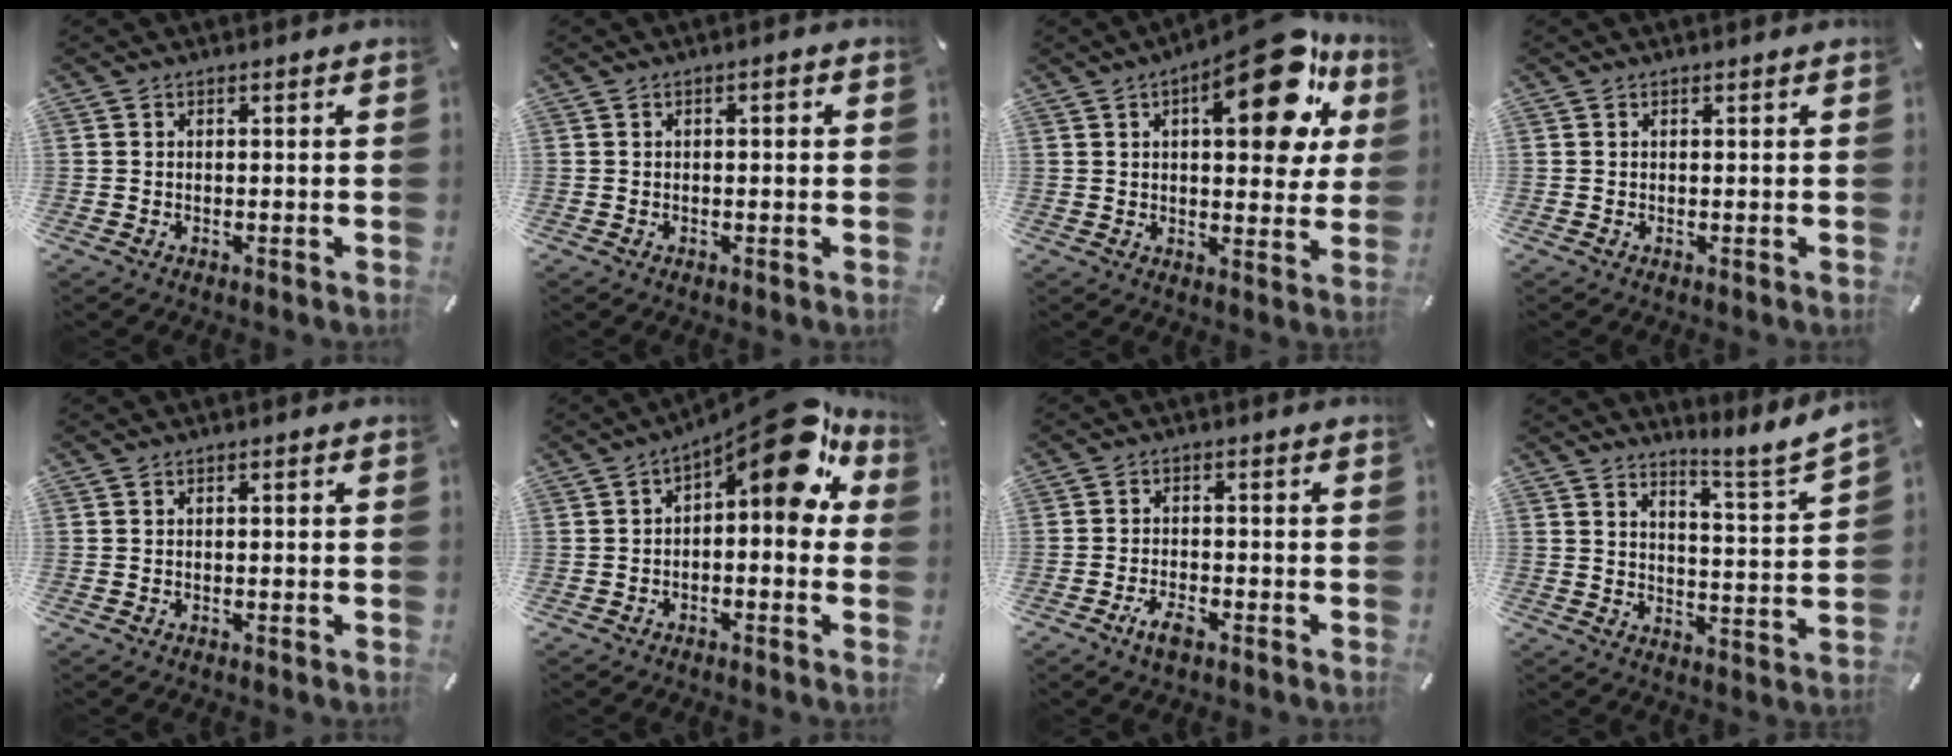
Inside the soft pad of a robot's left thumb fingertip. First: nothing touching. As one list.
[{"total": 1.3, "force": [-0.2, 0.4, 1.2], "torque": [-0.022, 0.002, -0.004]}, {"total": 21.4, "force": [10.4, 8.5, 16.6], "torque": [-0.224, -0.049, 0.156]}, {"total": 0.0}, {"total": 0.5, "force": [-0.1, 0.1, 0.5], "torque": [-0.009, -0.002, -0.002]}, {"total": 14.5, "force": [7.0, 5.6, 11.4], "torque": [-0.149, -0.062, 0.113]}, {"total": 3.8, "force": [-2.5, 1.6, 2.5], "torque": [-0.060, 0.007, -0.050]}, {"total": 7.0, "force": [6.1, 0.6, 3.4], "torque": [-0.049, -0.063, 0.097]}]